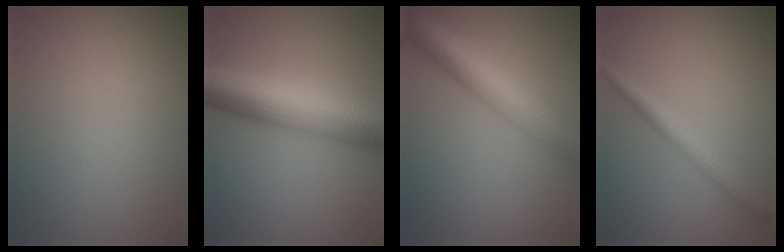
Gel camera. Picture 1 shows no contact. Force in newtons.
{"total": 9.7, "press": 9.7, "slide": 0.2}
{"total": 7.7, "press": 7.7, "slide": 0.4}
{"total": 2.2, "press": 2.2, "slide": 0.1}